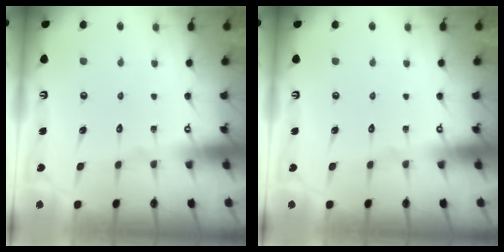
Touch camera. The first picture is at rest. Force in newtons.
{"total": 0.0}